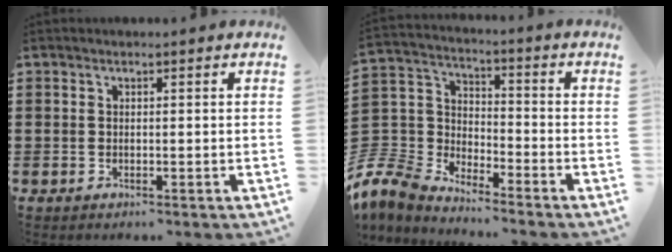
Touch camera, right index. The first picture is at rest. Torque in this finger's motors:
{"motor_torque": [-2.14, 0.00, -1.05, -0.21]}